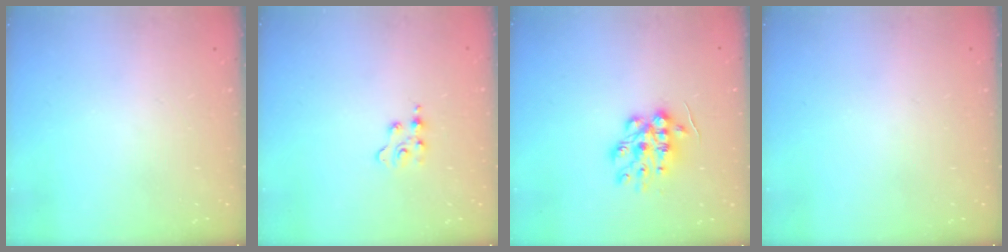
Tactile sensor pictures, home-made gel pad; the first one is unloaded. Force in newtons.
{"total": 2.5, "press": 2.5, "slide": 0.4}
{"total": 12.1, "press": 12.1, "slide": 0.3}
{"total": 0.0}